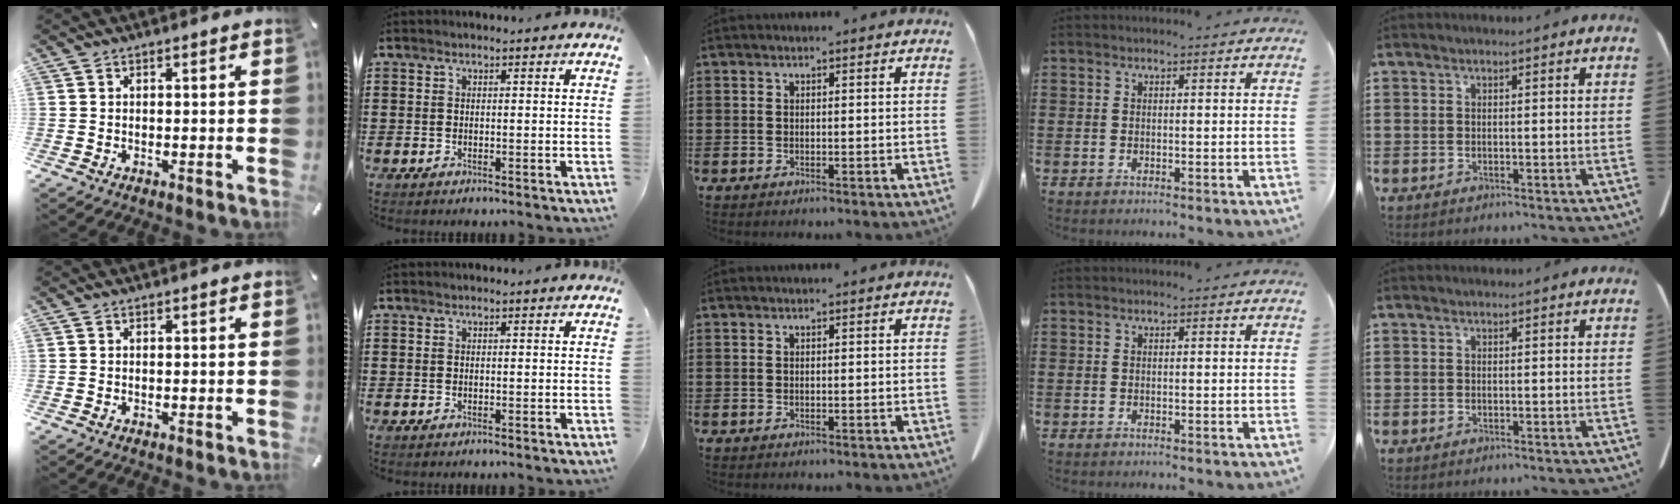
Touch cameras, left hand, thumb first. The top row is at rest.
{}